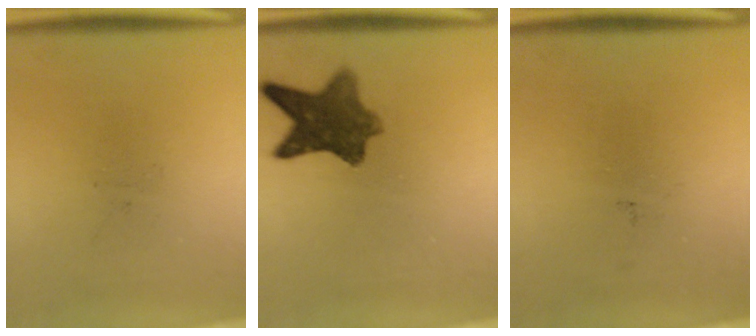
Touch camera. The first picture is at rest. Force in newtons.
{"total": 8.4}
{"total": 0.0}